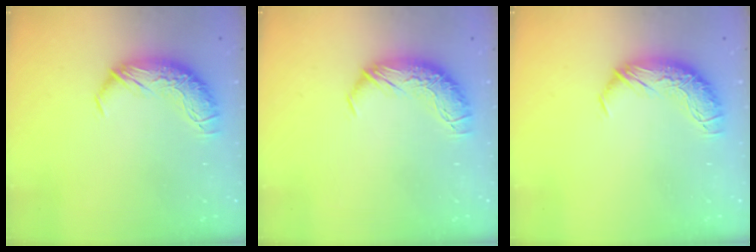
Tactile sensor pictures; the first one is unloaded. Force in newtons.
{"total": 0.0}
{"total": 0.0}